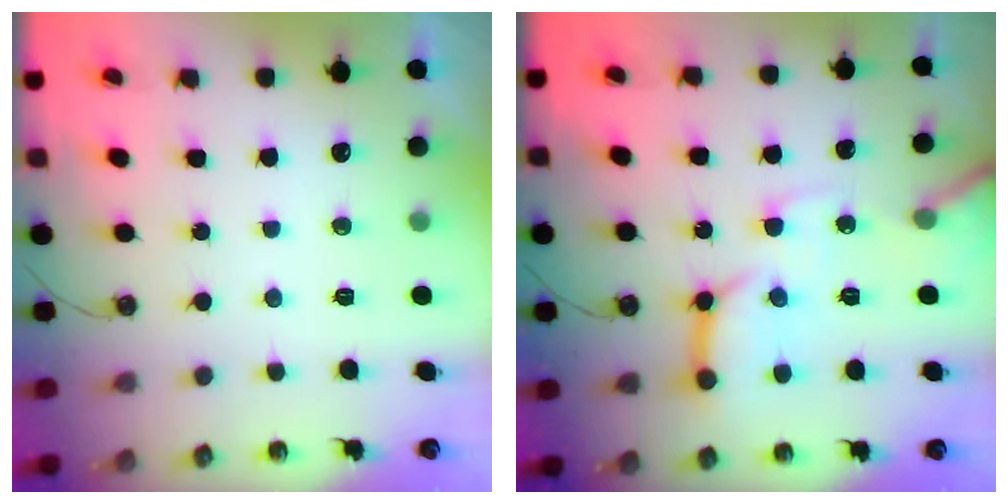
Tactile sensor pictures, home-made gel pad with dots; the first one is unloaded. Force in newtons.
{"total": 14.4, "press": 14.3, "slide": 1.6}